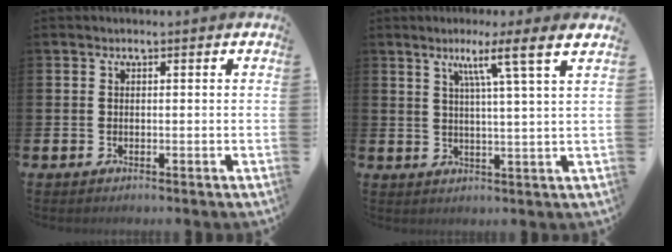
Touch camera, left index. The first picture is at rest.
{"total": 6.3, "force": [3.9, -0.8, 4.9], "torque": [-0.090, -0.015, 0.058]}